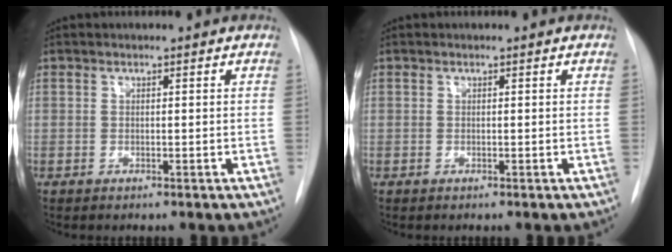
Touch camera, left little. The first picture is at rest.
{"total": 0.0}